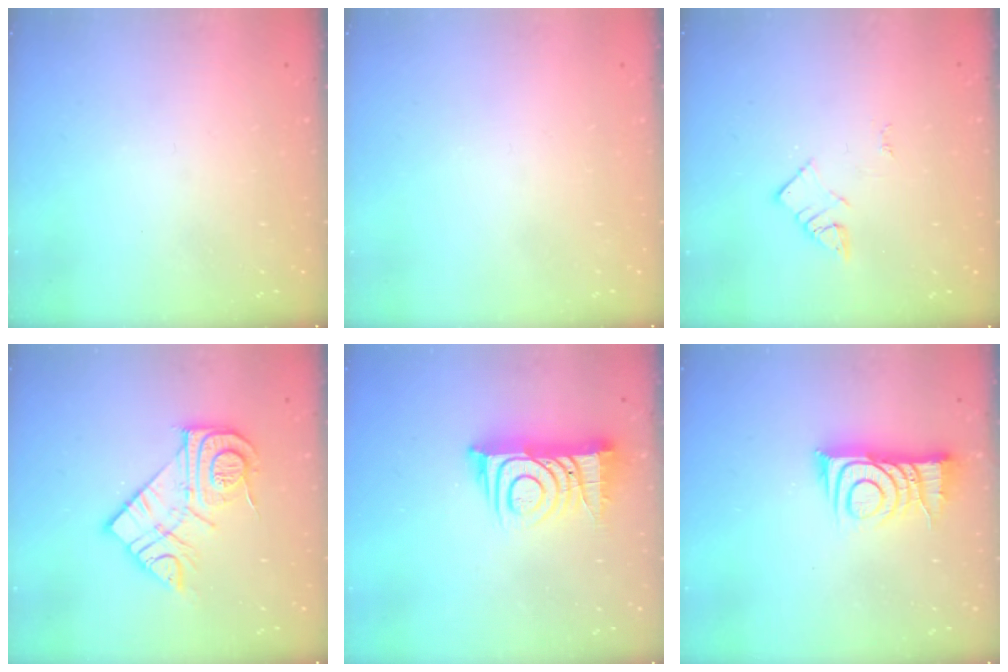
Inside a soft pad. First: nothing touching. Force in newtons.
{"total": 1.6, "press": 1.6, "slide": 0.1}
{"total": 4.4, "press": 4.4, "slide": 0.6}
{"total": 14.3, "press": 14.3, "slide": 0.8}
{"total": 13.7, "press": 13.7, "slide": 0.8}
{"total": 9.7, "press": 9.6, "slide": 1.0}